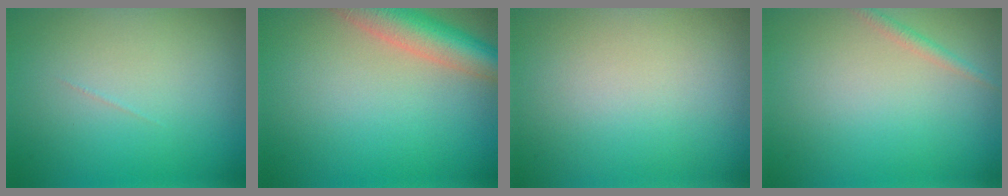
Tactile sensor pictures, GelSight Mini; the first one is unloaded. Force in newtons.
{"total": 6.2, "press": 6.2, "slide": 0.5}
{"total": 0.0}
{"total": 1.0, "press": 1.0, "slide": 0.0}